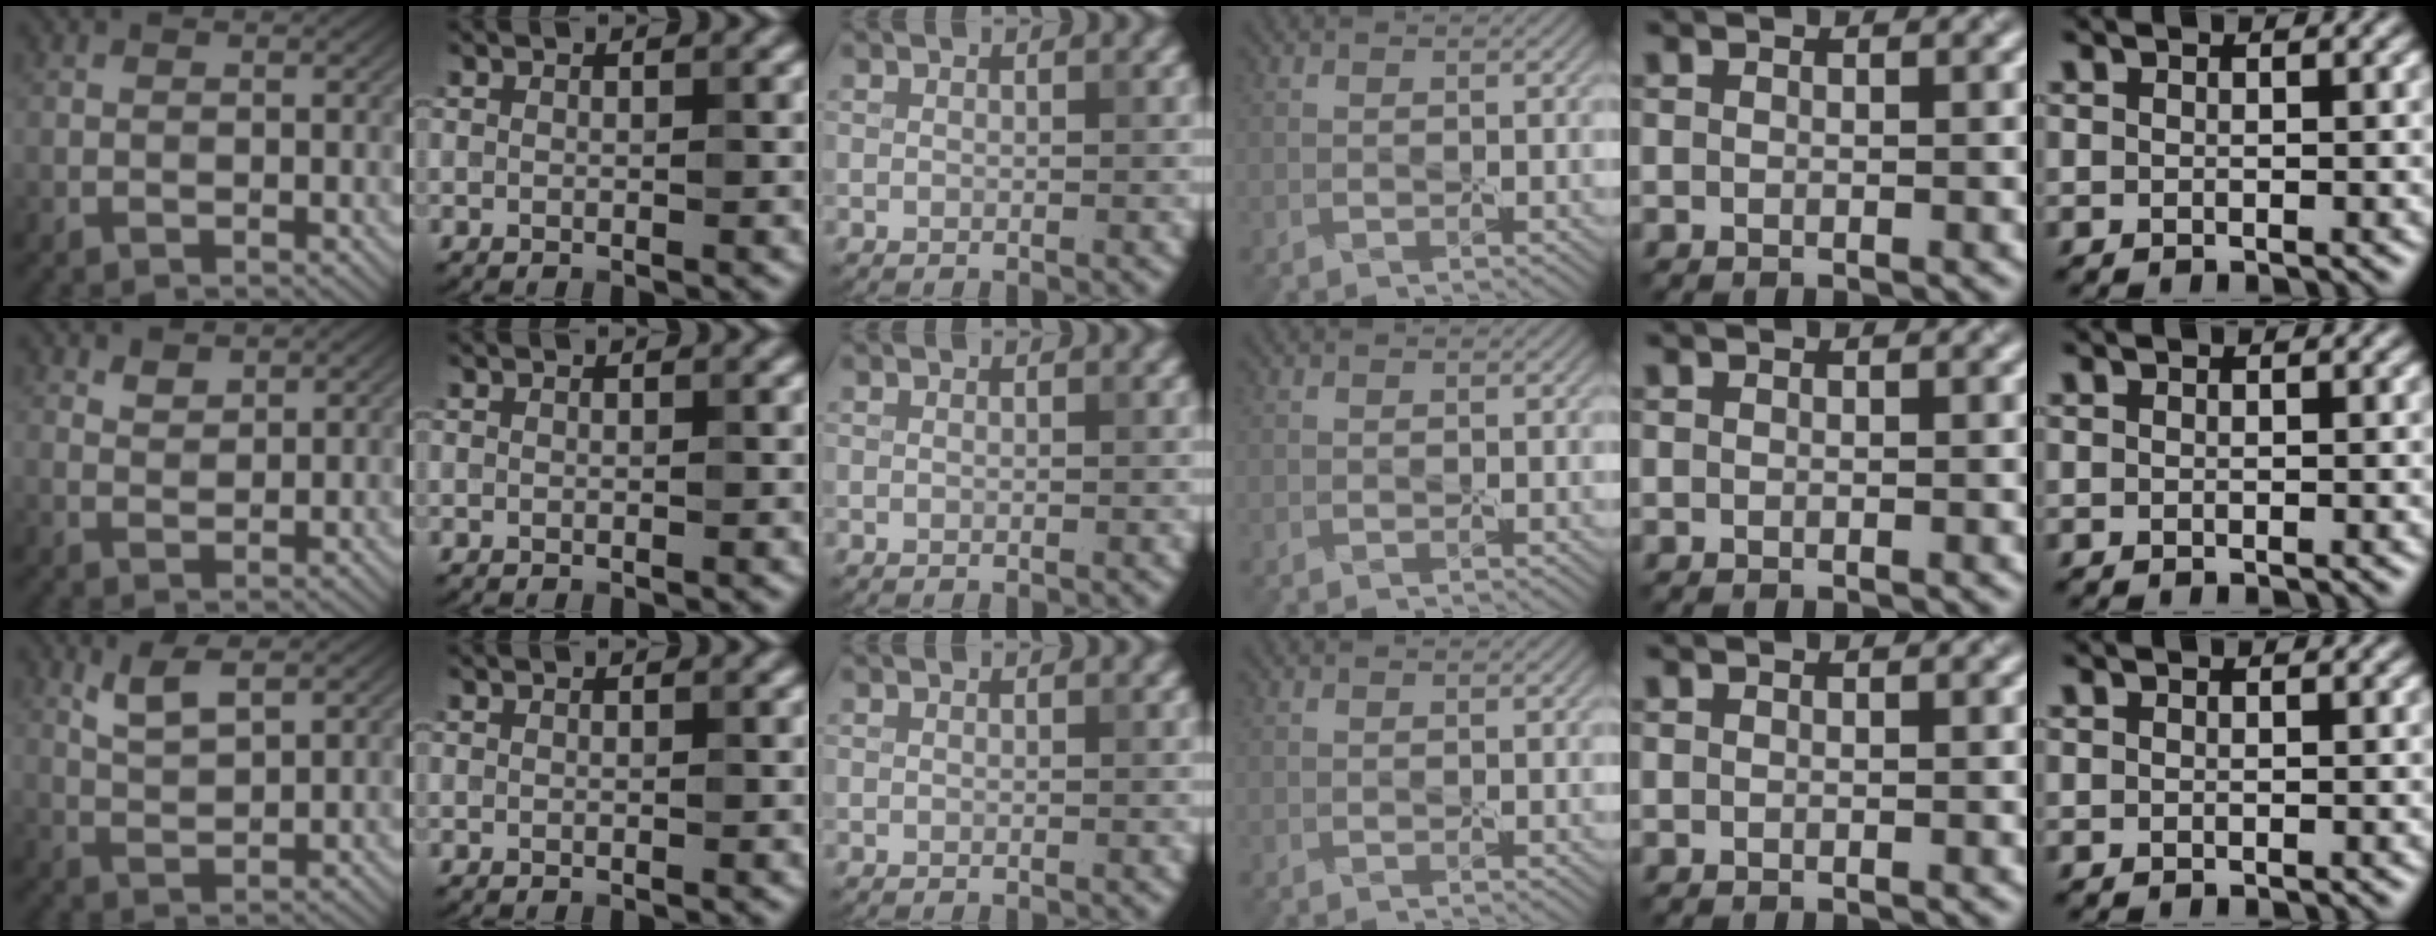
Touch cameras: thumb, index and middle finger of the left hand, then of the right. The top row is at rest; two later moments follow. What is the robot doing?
{"motion": "peel", "object": "bandage"}